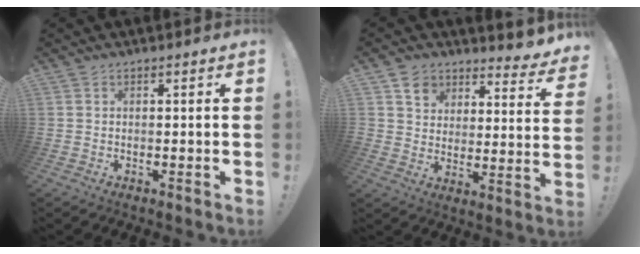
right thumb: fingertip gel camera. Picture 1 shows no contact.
{"total": 7.2, "force": [5.4, 4.1, 2.4], "torque": [-0.037, -0.049, 0.102]}